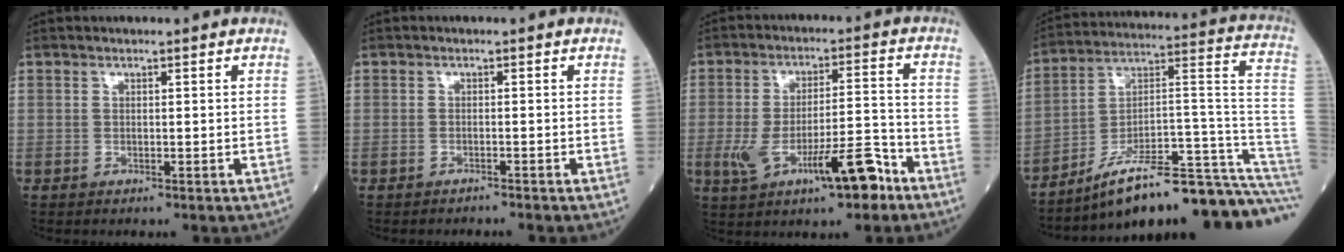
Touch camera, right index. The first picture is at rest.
{"total": 1.1, "force": [-1.1, -0.1, 0.1], "torque": [-0.005, -0.001, -0.014]}
{"total": 12.3, "force": [-5.5, 3.0, 10.6], "torque": [-0.187, 0.007, -0.082]}
{"total": 21.8, "force": [-17.6, 1.1, 12.9], "torque": [-0.107, 0.058, -0.264]}